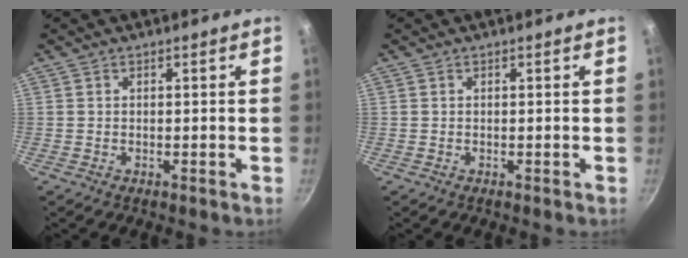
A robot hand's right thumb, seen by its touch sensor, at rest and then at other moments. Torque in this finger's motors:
{"motor_torque": [-0.17, -0.16, 0.01, 0.00, 0.00]}